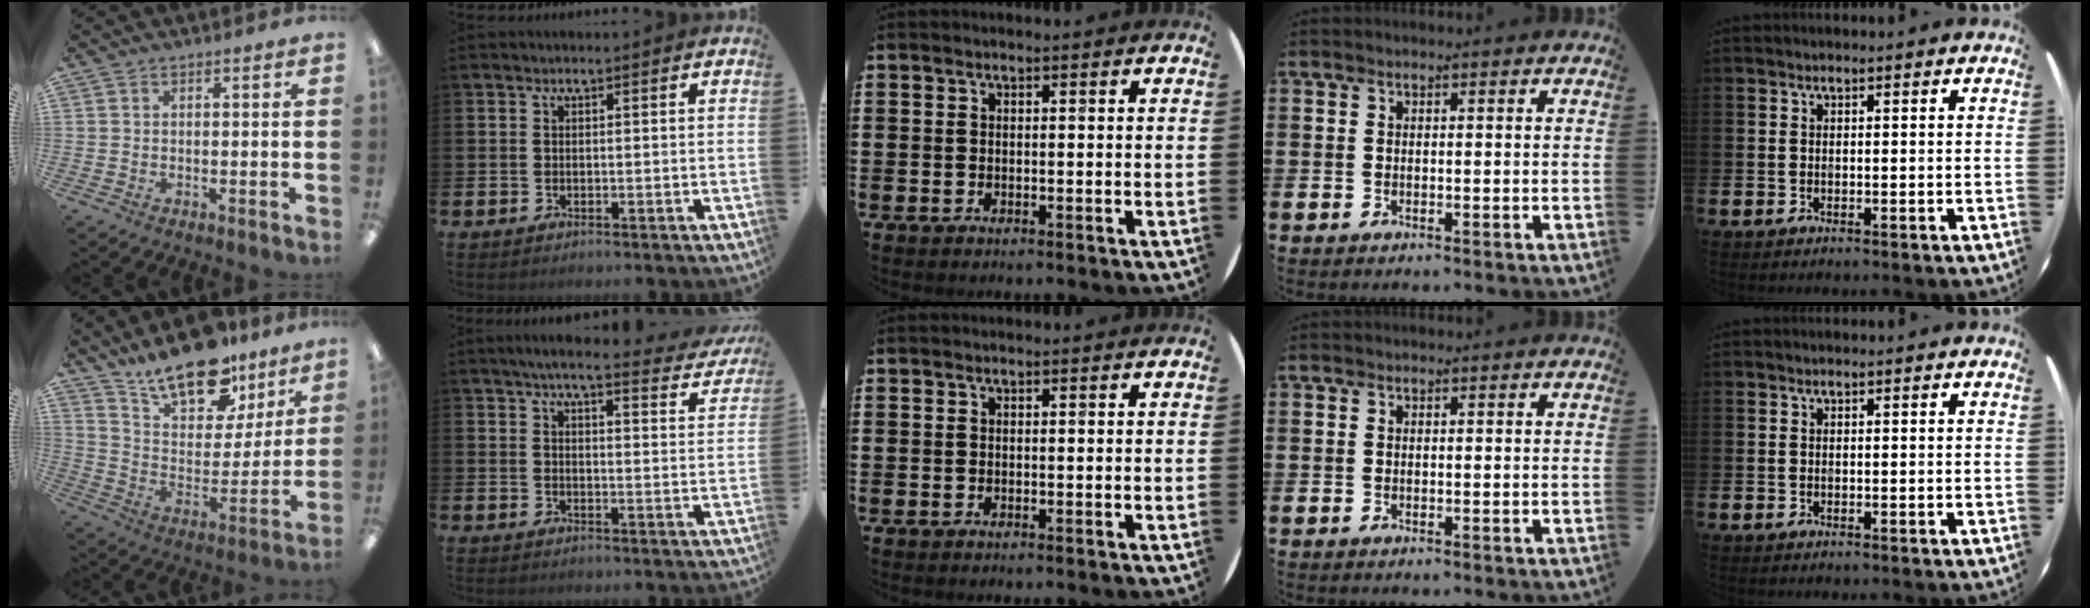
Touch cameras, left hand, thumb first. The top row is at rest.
{"thumb": {"total": 20.0, "force": [14.8, 9.5, 9.5], "torque": [-0.153, -0.096, 0.260]}, "index": {"total": 5.3, "force": [4.7, 0.5, 2.3], "torque": [-0.049, -0.028, 0.078]}}